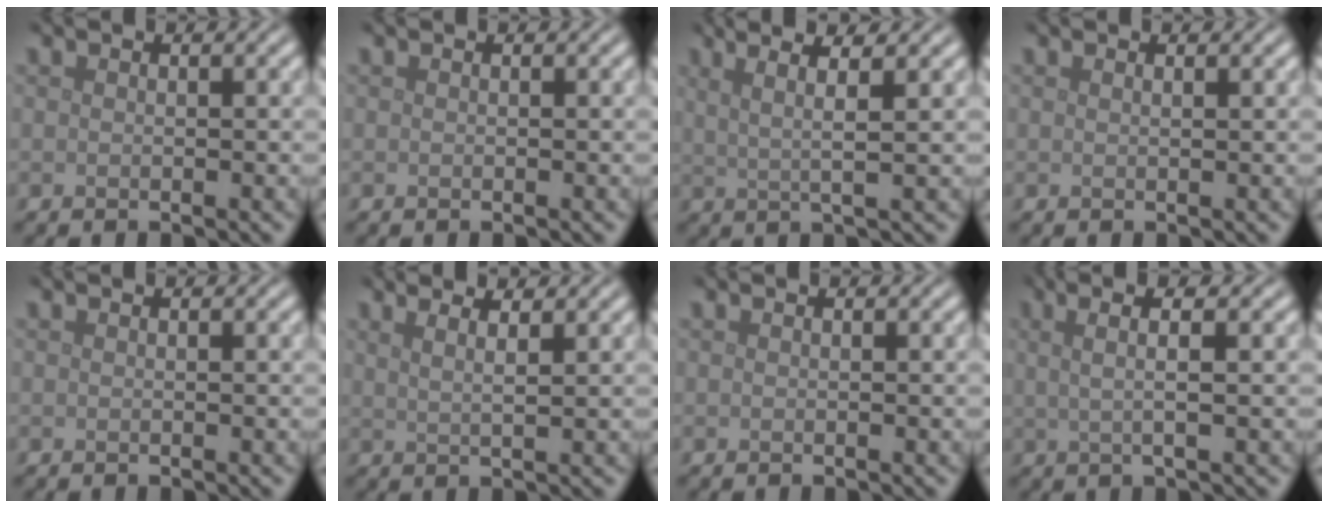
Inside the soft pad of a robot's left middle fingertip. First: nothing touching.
{"total": 0.0}
{"total": 4.2, "force": [2.3, 0.9, 3.4], "torque": [-0.054, 0.012, 0.016]}
{"total": 0.8, "force": [0.5, 0.3, 0.5], "torque": [-0.001, -0.001, 0.002]}
{"total": 0.0}
{"total": 3.7, "force": [2.5, 1.5, 2.4], "torque": [-0.014, 0.023, 0.002]}
{"total": 0.0}
{"total": 3.7, "force": [1.1, 0.9, 3.4], "torque": [-0.052, 0.004, 0.008]}